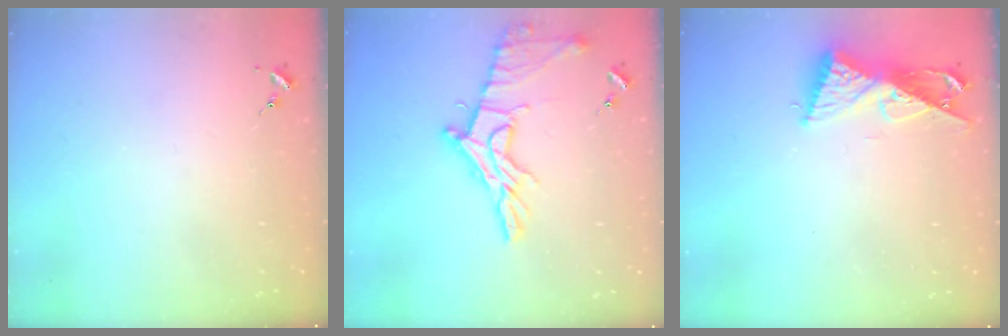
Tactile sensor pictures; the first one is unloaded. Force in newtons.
{"total": 14.4, "press": 14.4, "slide": 1.1}
{"total": 9.9, "press": 9.9, "slide": 0.6}